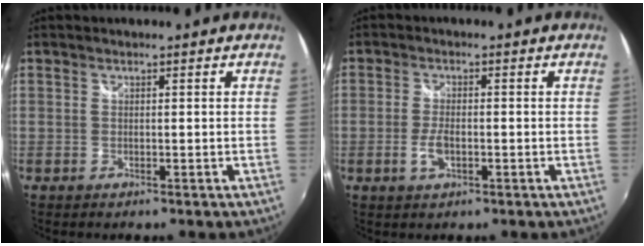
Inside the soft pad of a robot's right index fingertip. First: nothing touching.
{"total": 3.6, "force": [-1.2, 1.6, 3.0], "torque": [-0.066, -0.005, -0.023]}